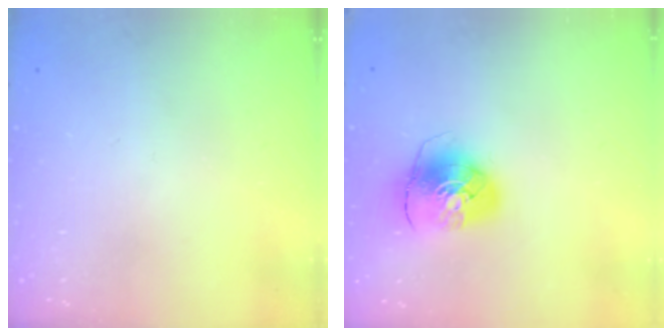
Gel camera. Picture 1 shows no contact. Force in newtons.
{"total": 9.4, "press": 9.2, "slide": 1.5}